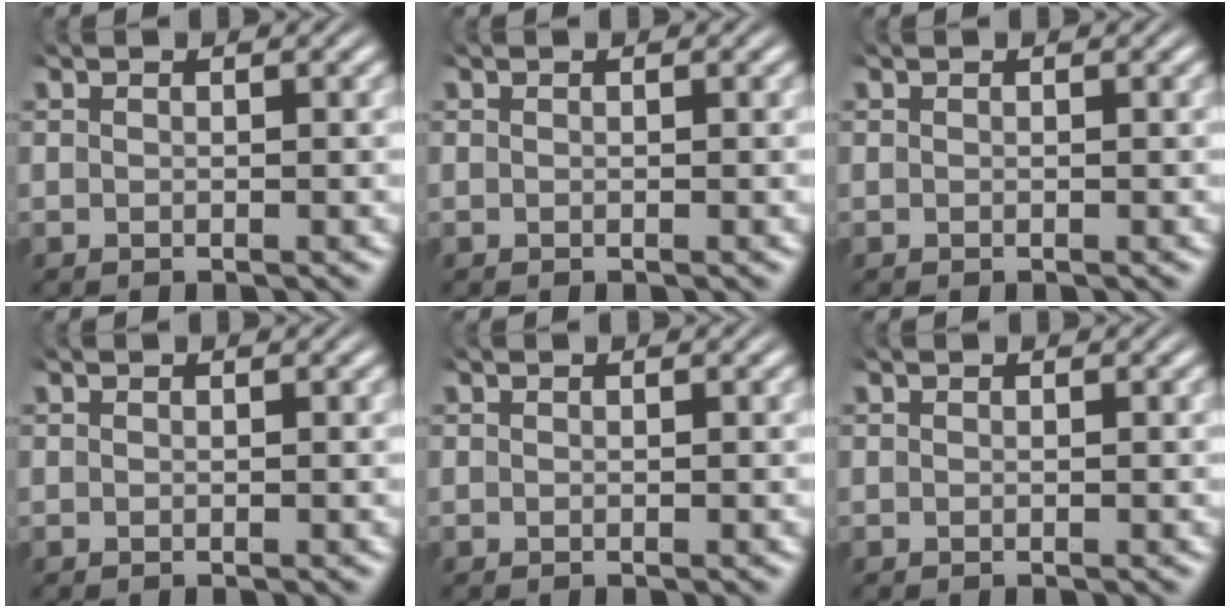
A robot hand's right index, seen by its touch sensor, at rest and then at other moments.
{"total": 0.0}
{"total": 0.0}
{"total": 0.0}
{"total": 0.0}
{"total": 0.0}